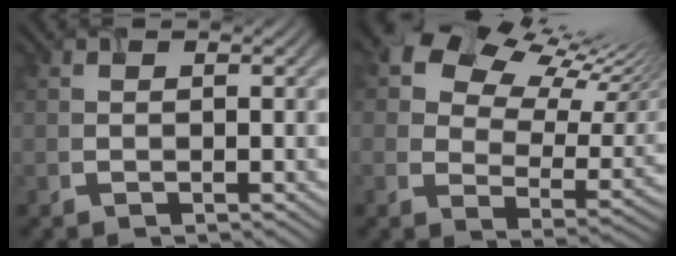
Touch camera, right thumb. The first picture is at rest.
{"total": 13.3, "force": [8.9, 7.0, 6.9], "torque": [-0.130, 0.024, 0.135]}